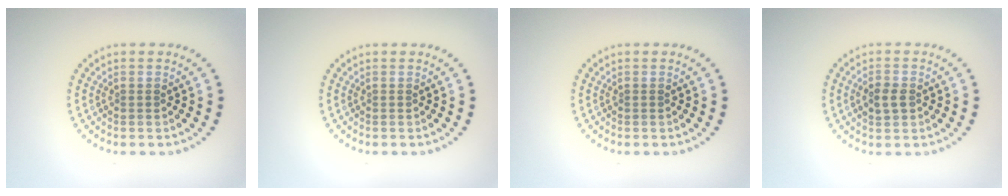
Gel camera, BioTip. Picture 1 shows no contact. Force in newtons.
{"total": 0.0}
{"total": 0.0}
{"total": 2.1, "press": 2.1, "slide": 0.3}